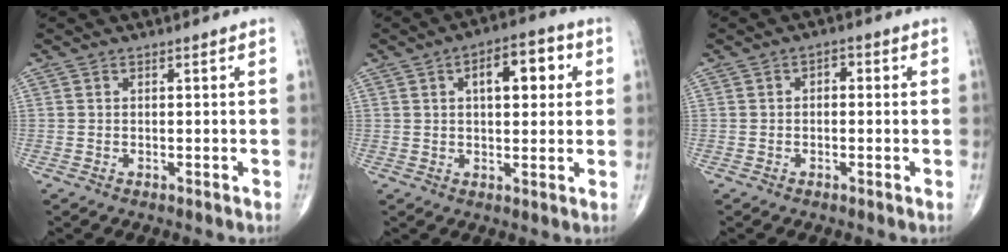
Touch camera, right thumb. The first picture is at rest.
{"total": 9.8, "force": [2.8, 4.7, 8.2], "torque": [-0.091, 0.013, 0.035]}
{"total": 2.0, "force": [0.2, 1.3, 1.5], "torque": [-0.011, 0.008, -0.005]}